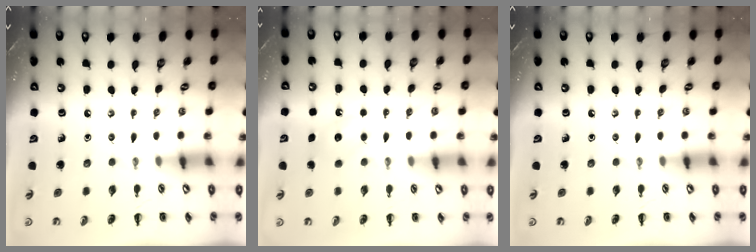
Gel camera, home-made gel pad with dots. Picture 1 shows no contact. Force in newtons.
{"total": 4.9, "press": 4.7, "slide": 1.4}
{"total": 0.0}